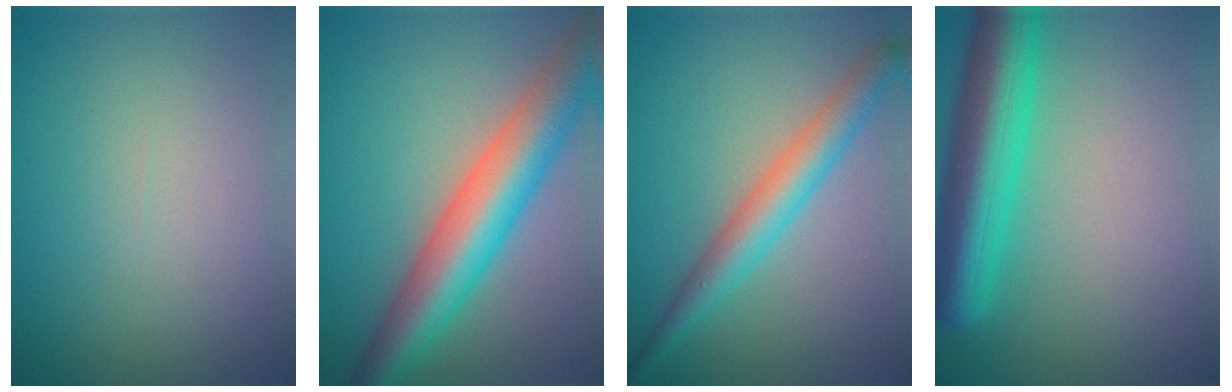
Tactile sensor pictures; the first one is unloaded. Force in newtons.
{"total": 8.7, "press": 8.6, "slide": 0.4}
{"total": 4.0, "press": 4.0, "slide": 0.1}
{"total": 7.6, "press": 7.6, "slide": 0.3}